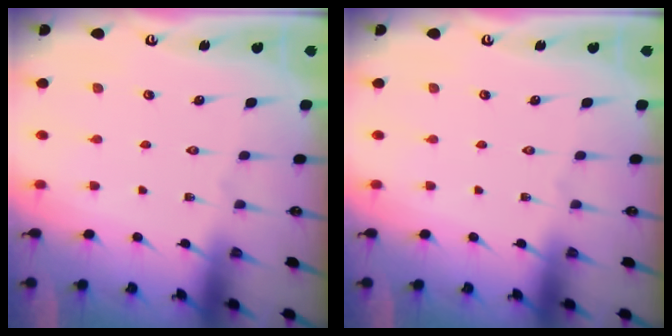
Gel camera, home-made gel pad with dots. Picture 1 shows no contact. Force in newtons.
{"total": 0.0}